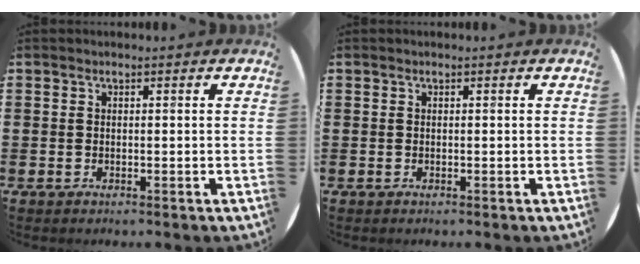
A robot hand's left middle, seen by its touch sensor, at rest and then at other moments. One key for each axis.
{"total": 0.0}